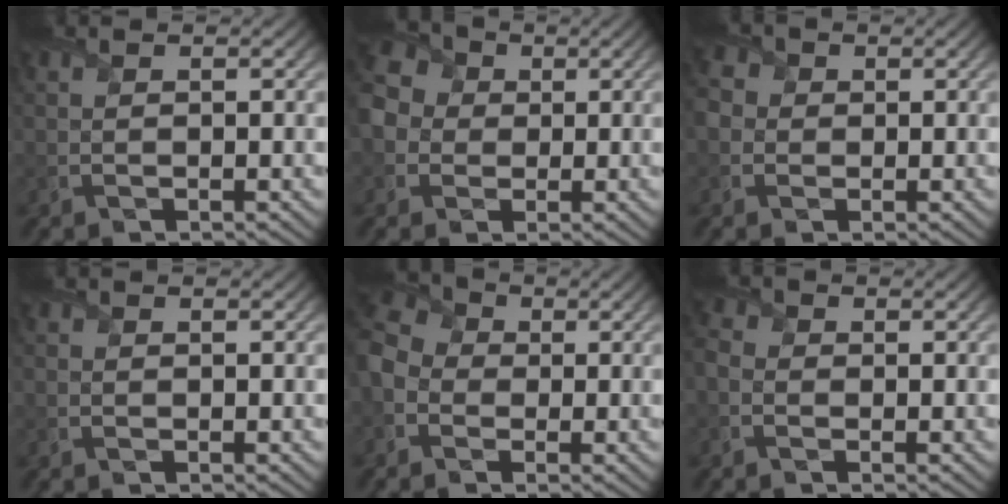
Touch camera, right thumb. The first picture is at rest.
{"total": 6.3, "force": [0.0, 5.6, 3.0], "torque": [-0.093, 0.004, -0.009]}
{"total": 3.4, "force": [0.1, 3.1, 1.3], "torque": [-0.044, 0.009, -0.007]}
{"total": 0.0}
{"total": 6.8, "force": [-1.9, 5.3, 3.8], "torque": [-0.122, 0.000, -0.048]}
{"total": 2.3, "force": [-0.9, 1.8, 1.2], "torque": [-0.035, -0.002, -0.030]}